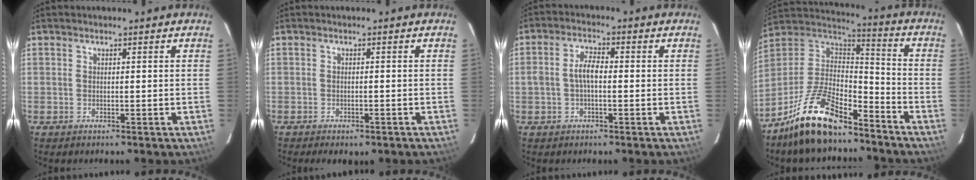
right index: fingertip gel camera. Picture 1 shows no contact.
{"total": 4.2, "force": [-3.1, 2.0, 2.1], "torque": [-0.052, -0.012, -0.039]}
{"total": 4.0, "force": [-0.5, 1.8, 3.6], "torque": [-0.075, 0.012, -0.009]}
{"total": 18.5, "force": [-13.3, 6.7, 11.0], "torque": [-0.236, 0.001, -0.242]}